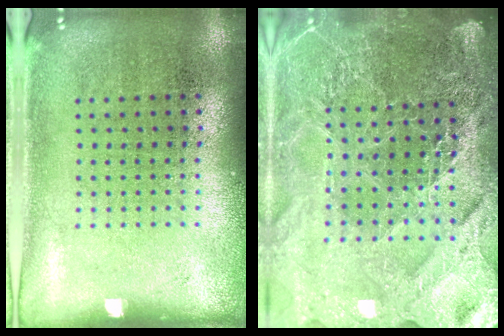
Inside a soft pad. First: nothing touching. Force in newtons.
{"total": 5.3, "press": 4.8, "slide": 2.4}